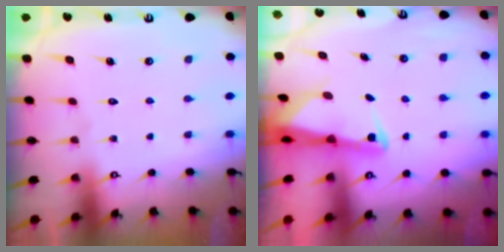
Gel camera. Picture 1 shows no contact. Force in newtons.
{"total": 2.9, "press": 2.9, "slide": 0.4}